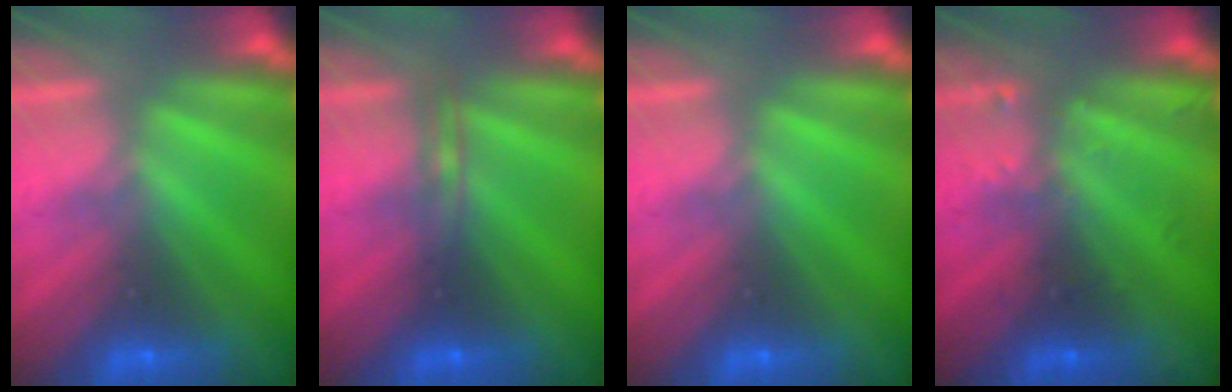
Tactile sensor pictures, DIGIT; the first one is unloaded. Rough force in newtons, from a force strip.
{"total": 2.3}
{"total": 0.0}
{"total": 2.4}